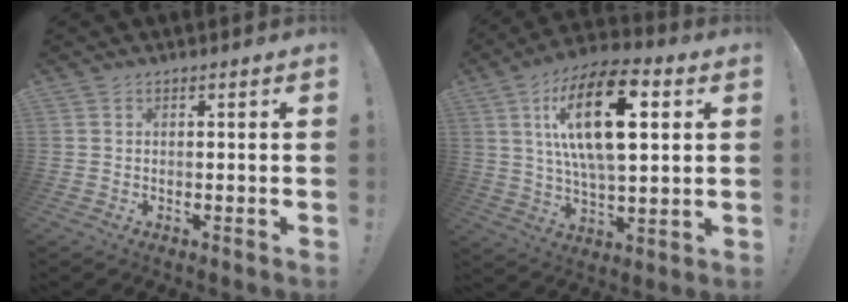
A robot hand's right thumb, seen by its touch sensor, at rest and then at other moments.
{"total": 21.9, "force": [6.5, 10.0, 18.4], "torque": [-0.325, -0.010, 0.092]}